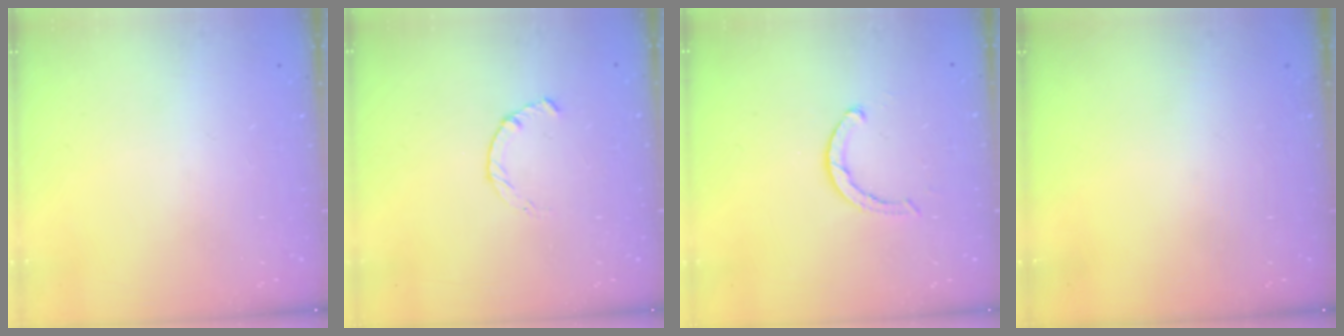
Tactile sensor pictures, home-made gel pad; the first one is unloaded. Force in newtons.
{"total": 2.2, "press": 2.2, "slide": 0.4}
{"total": 3.7, "press": 3.7, "slide": 0.7}
{"total": 0.0}